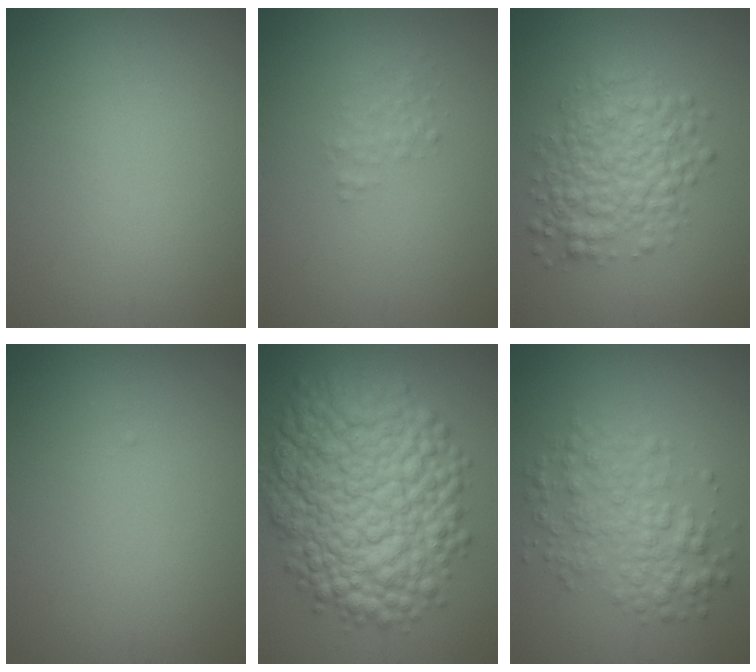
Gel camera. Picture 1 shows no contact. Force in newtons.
{"total": 1.2, "press": 1.2, "slide": 0.0}
{"total": 5.6, "press": 5.6, "slide": 0.1}
{"total": 0.0}
{"total": 12.6, "press": 12.6, "slide": 0.3}
{"total": 4.4, "press": 4.4, "slide": 0.0}